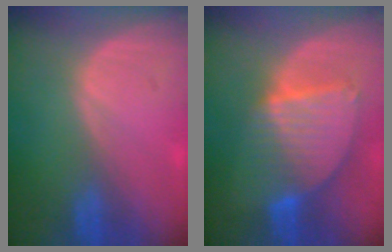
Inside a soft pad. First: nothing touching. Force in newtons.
{"total": 8.5, "press": 7.5, "slide": 4.0}